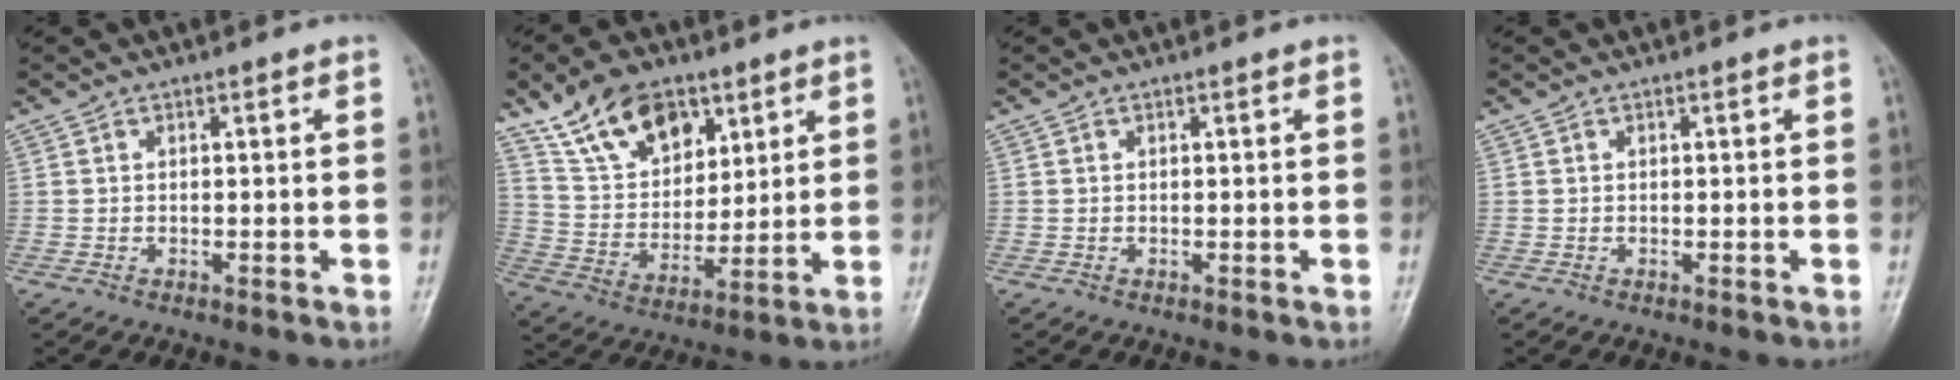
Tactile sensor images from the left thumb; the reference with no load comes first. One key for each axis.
{"total": 15.1, "fx": 9.2, "fy": 9.1, "fz": 7.9, "tx": -0.099, "ty": -0.038, "tz": 0.172}
{"total": 0.0}
{"total": 0.0}